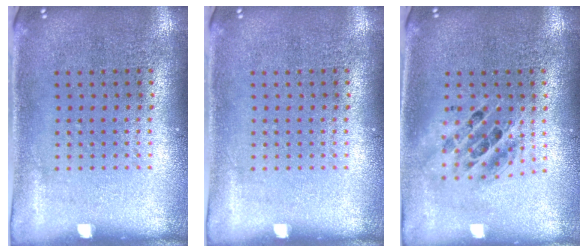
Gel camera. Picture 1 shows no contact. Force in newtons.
{"total": 0.0}
{"total": 1.5, "press": 1.3, "slide": 0.8}